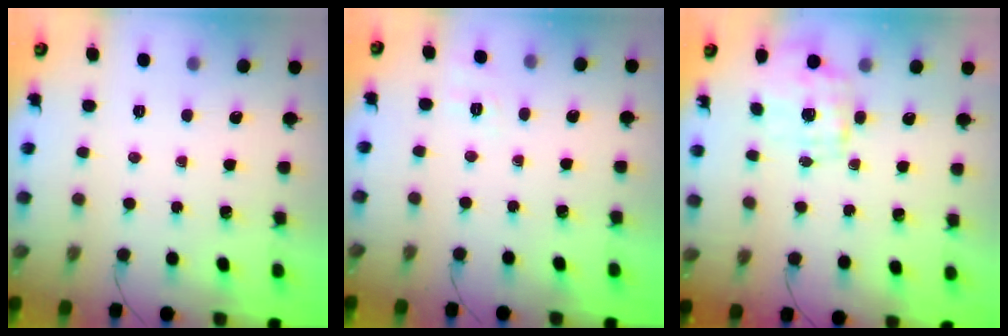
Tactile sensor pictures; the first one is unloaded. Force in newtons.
{"total": 2.0, "press": 0.8, "slide": 1.8}
{"total": 1.2, "press": 1.1, "slide": 0.5}